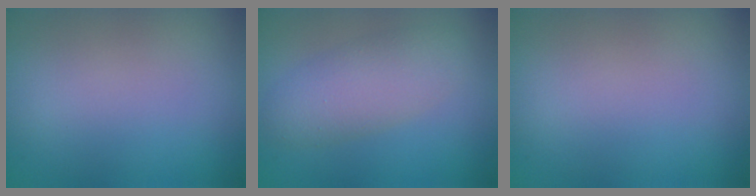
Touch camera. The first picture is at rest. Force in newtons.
{"total": 4.2, "press": 4.2, "slide": 0.4}
{"total": 0.0}